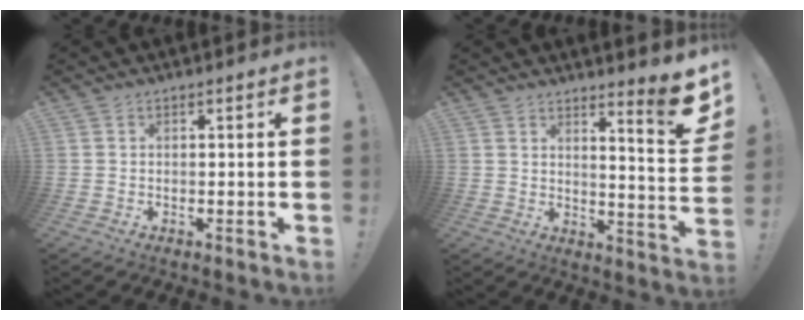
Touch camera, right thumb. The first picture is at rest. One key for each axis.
{"total": 9.6, "fx": 6.4, "fy": 0.4, "fz": 7.2, "tx": -0.083, "ty": -0.058, "tz": 0.099}